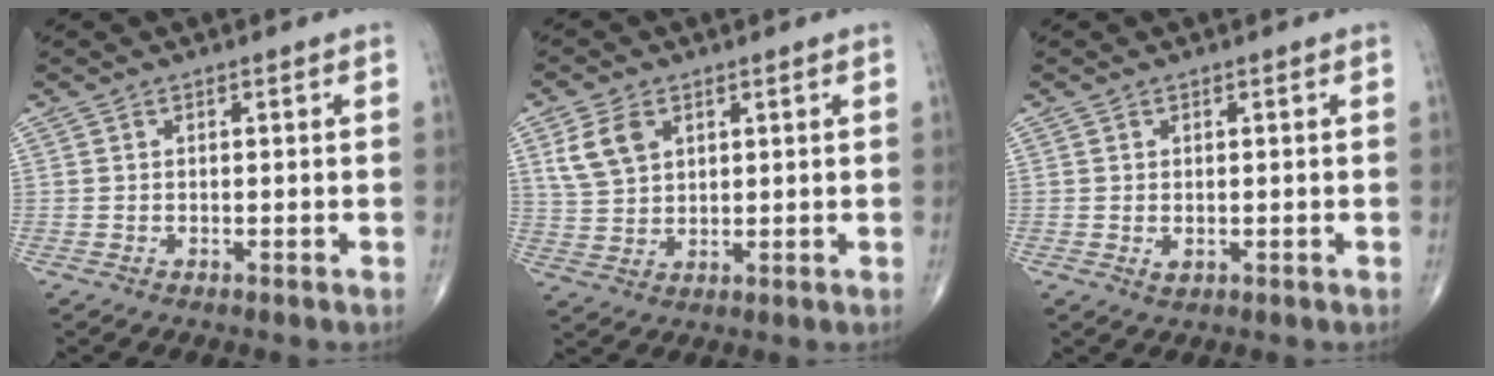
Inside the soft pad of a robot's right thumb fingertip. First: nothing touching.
{"total": 6.8, "force": [2.9, 4.5, 4.2], "torque": [-0.072, -0.005, 0.064]}
{"total": 1.2, "force": [-0.1, 0.9, 0.9], "torque": [-0.012, -0.002, 0.001]}